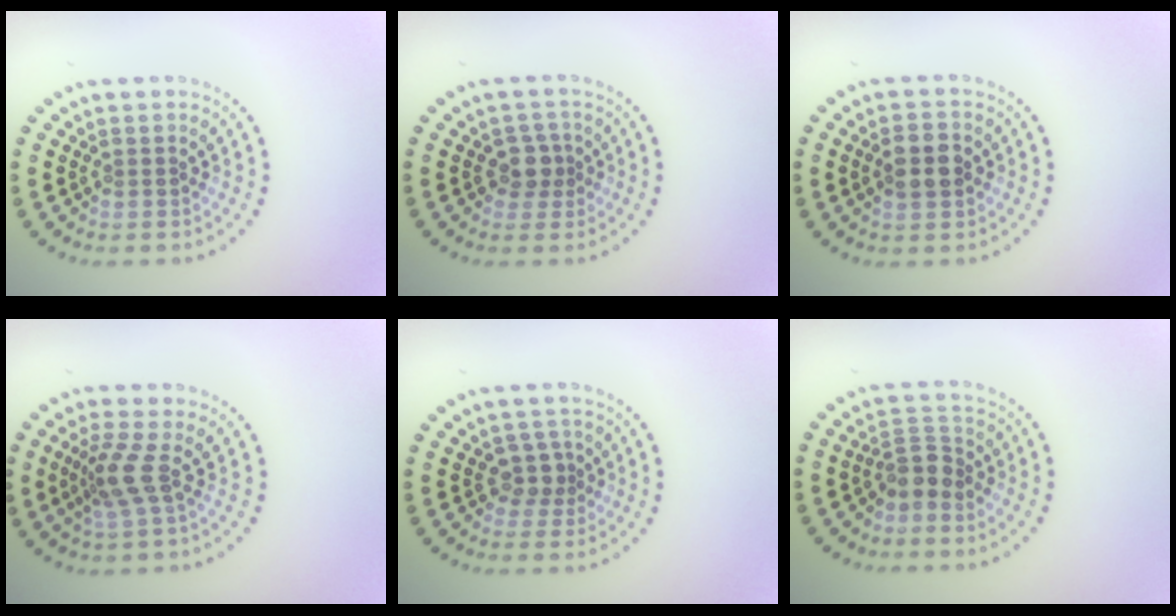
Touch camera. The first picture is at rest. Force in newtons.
{"total": 1.9, "press": 1.7, "slide": 0.9}
{"total": 3.2, "press": 3.2, "slide": 0.1}
{"total": 2.8, "press": 2.0, "slide": 2.0}
{"total": 2.0, "press": 1.6, "slide": 1.2}
{"total": 2.7, "press": 2.2, "slide": 1.6}